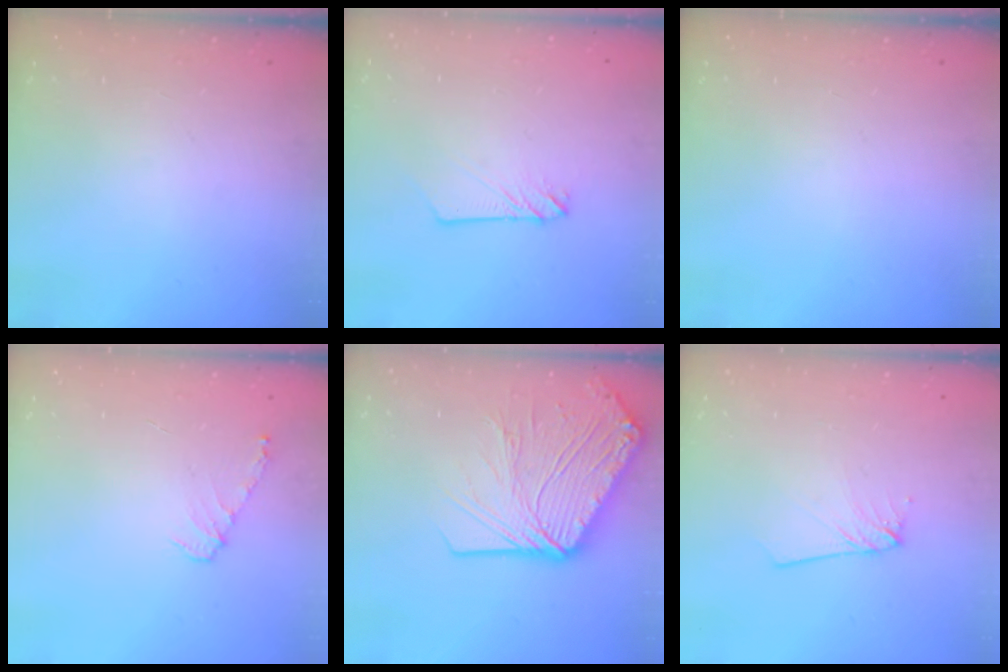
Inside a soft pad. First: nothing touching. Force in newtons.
{"total": 3.0, "press": 3.0, "slide": 0.2}
{"total": 0.0}
{"total": 6.4, "press": 6.3, "slide": 0.6}
{"total": 21.3, "press": 21.2, "slide": 2.4}
{"total": 3.5, "press": 3.4, "slide": 0.3}